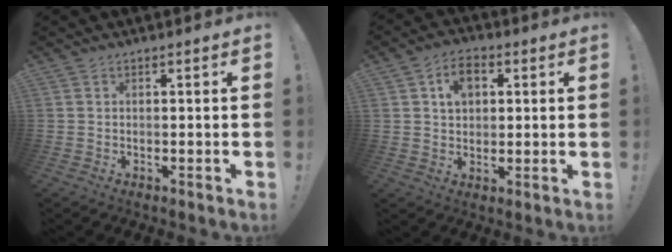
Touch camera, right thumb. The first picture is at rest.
{"total": 7.0, "force": [2.3, 5.2, 4.1], "torque": [-0.065, 0.006, 0.042]}